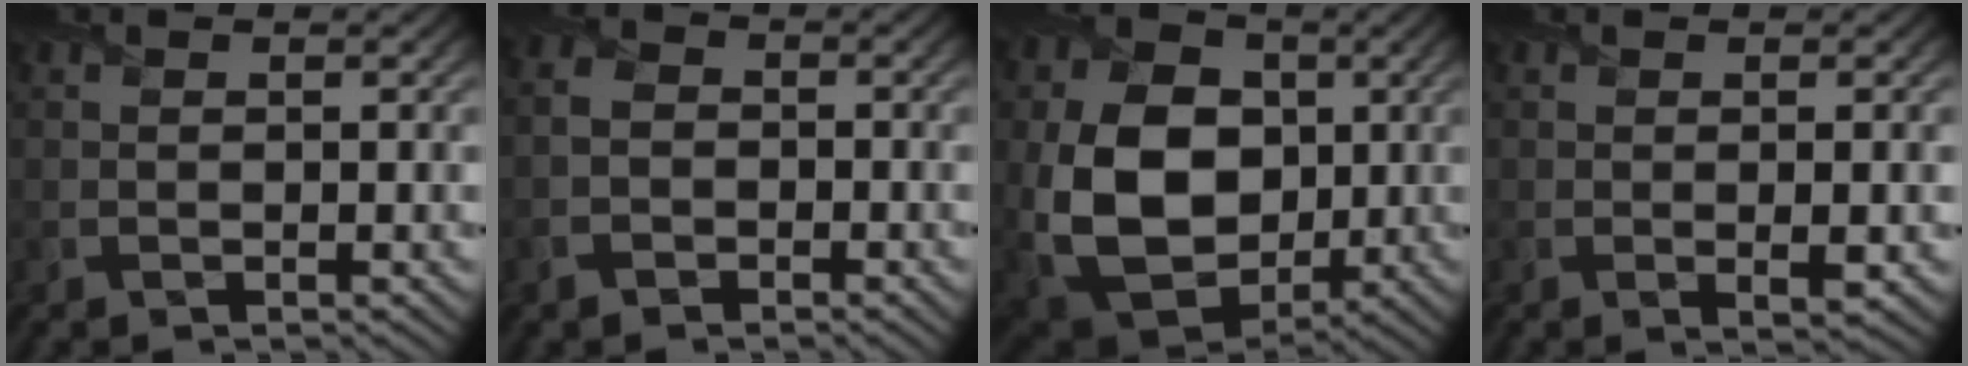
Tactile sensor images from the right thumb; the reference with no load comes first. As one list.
[{"total": 3.1, "force": [-1.5, 2.2, 1.5], "torque": [-0.041, -0.002, -0.041]}, {"total": 14.9, "force": [-0.3, 11.0, 10.0], "torque": [-0.227, -0.010, -0.005]}, {"total": 2.0, "force": [-0.2, 0.2, 2.0], "torque": [-0.036, -0.002, -0.001]}]